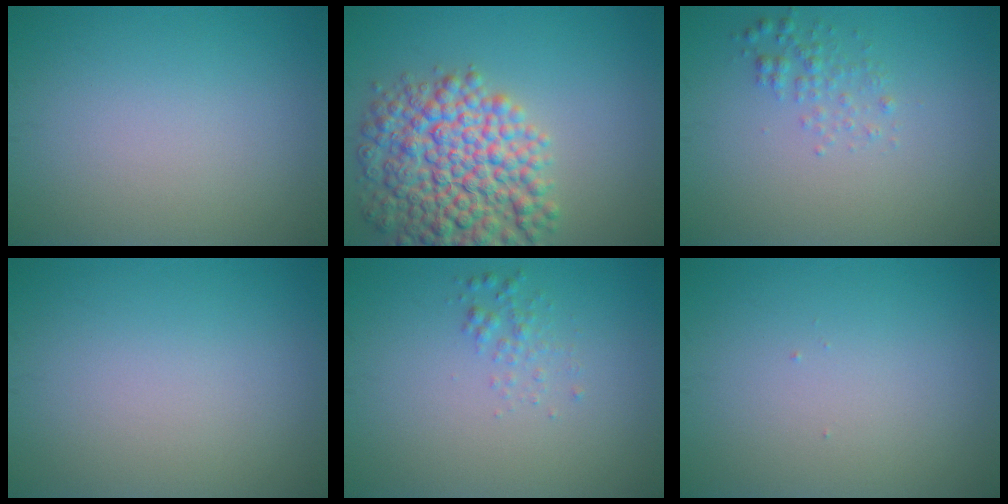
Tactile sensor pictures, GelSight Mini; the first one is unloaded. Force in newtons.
{"total": 9.6, "press": 9.6, "slide": 0.3}
{"total": 1.5, "press": 1.5, "slide": 0.0}
{"total": 0.0}
{"total": 1.2, "press": 1.2, "slide": 0.0}
{"total": 0.0}